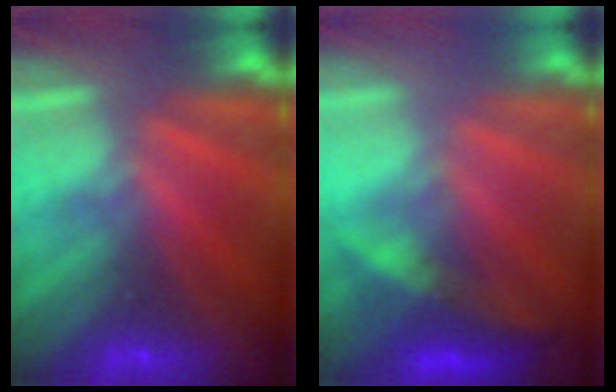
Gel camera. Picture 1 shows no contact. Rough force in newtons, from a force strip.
{"total": 3.0}